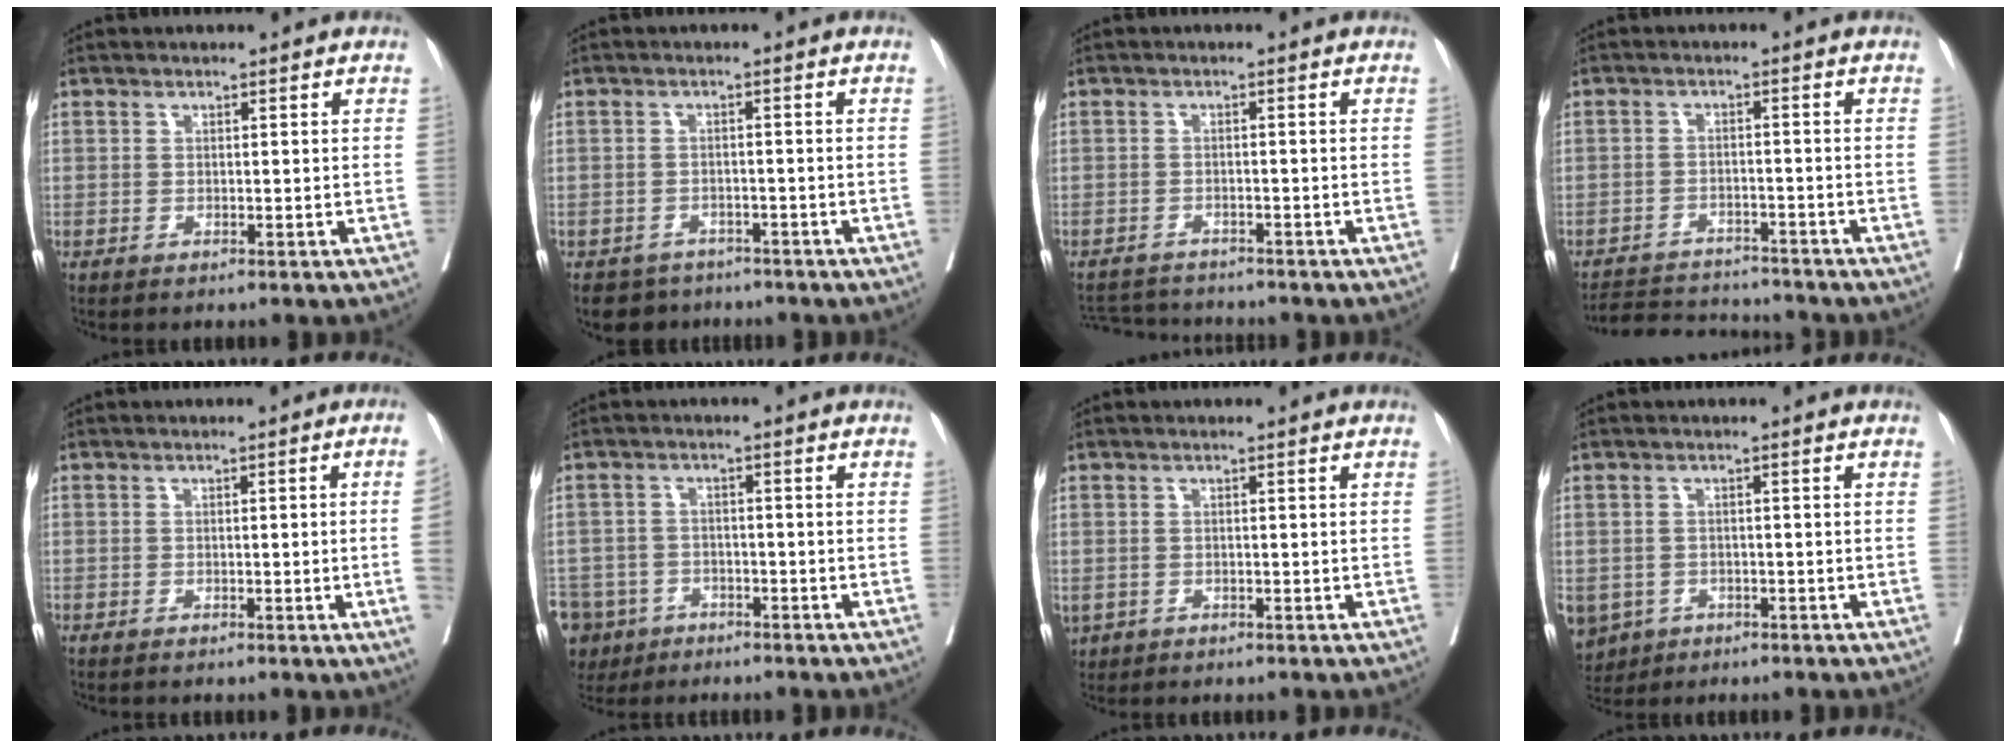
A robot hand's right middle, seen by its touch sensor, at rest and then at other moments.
{"total": 4.6, "force": [-3.9, 2.5, 0.0], "torque": [0.006, 0.002, -0.062]}
{"total": 5.8, "force": [-5.7, 0.4, 0.7], "torque": [-0.009, -0.006, -0.094]}
{"total": 7.4, "force": [-7.2, 1.6, 0.4], "torque": [-0.004, 0.006, -0.116]}
{"total": 4.2, "force": [-0.7, -1.4, 3.9], "torque": [-0.045, -0.005, -0.009]}
{"total": 12.2, "force": [-7.5, 9.2, 3.0], "torque": [-0.108, -0.004, -0.115]}
{"total": 2.5, "force": [-1.5, 1.9, 0.6], "torque": [-0.017, 0.000, -0.022]}
{"total": 8.1, "force": [-4.2, 6.6, 2.0], "torque": [-0.064, -0.001, -0.060]}